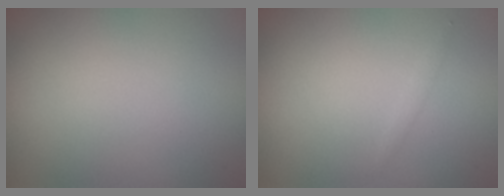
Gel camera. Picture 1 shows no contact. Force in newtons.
{"total": 0.5, "press": 0.5, "slide": 0.0}